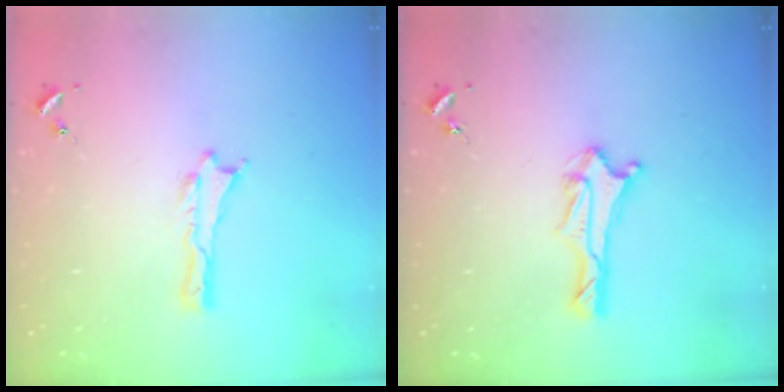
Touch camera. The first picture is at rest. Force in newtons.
{"total": 2.9, "press": 2.8, "slide": 0.7}